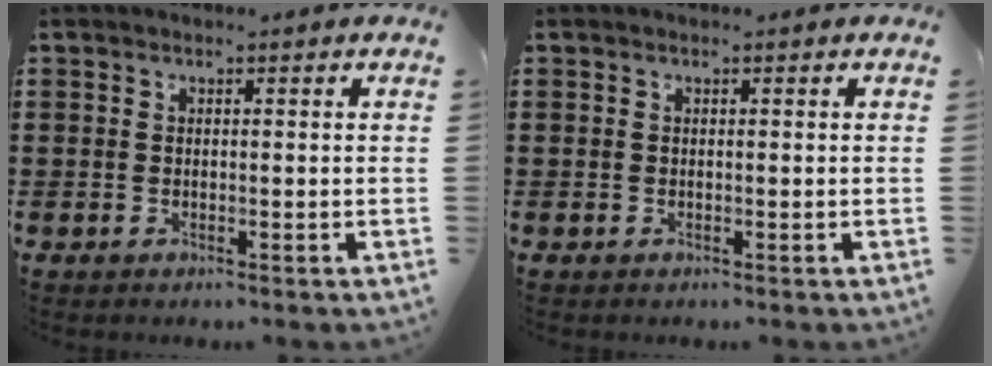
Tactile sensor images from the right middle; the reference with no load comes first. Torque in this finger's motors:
{"motor_torque": [0.00, 0.00, 0.01, -0.01]}